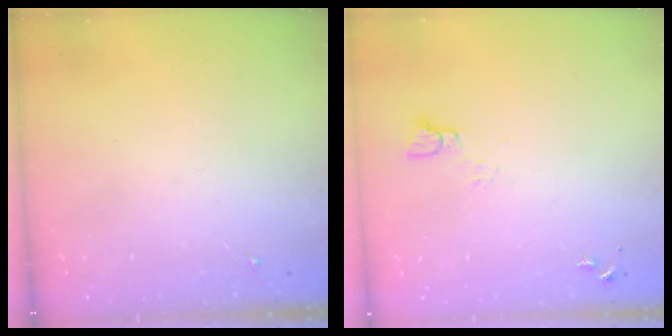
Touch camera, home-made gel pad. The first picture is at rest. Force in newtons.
{"total": 2.5, "press": 2.5, "slide": 0.1}